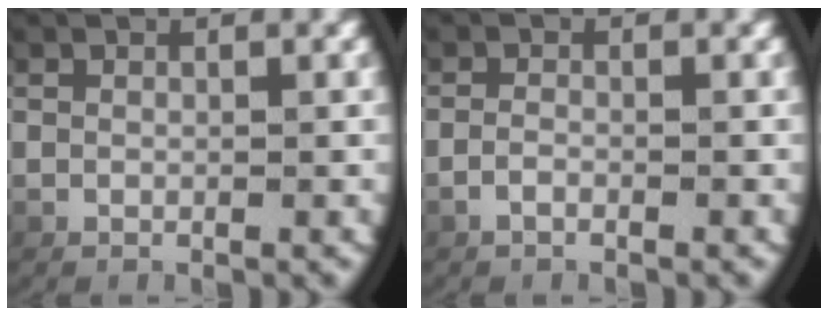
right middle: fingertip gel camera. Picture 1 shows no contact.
{"total": 0.9, "force": [-0.9, 0.0, 0.3], "torque": [-0.013, 0.002, -0.020]}